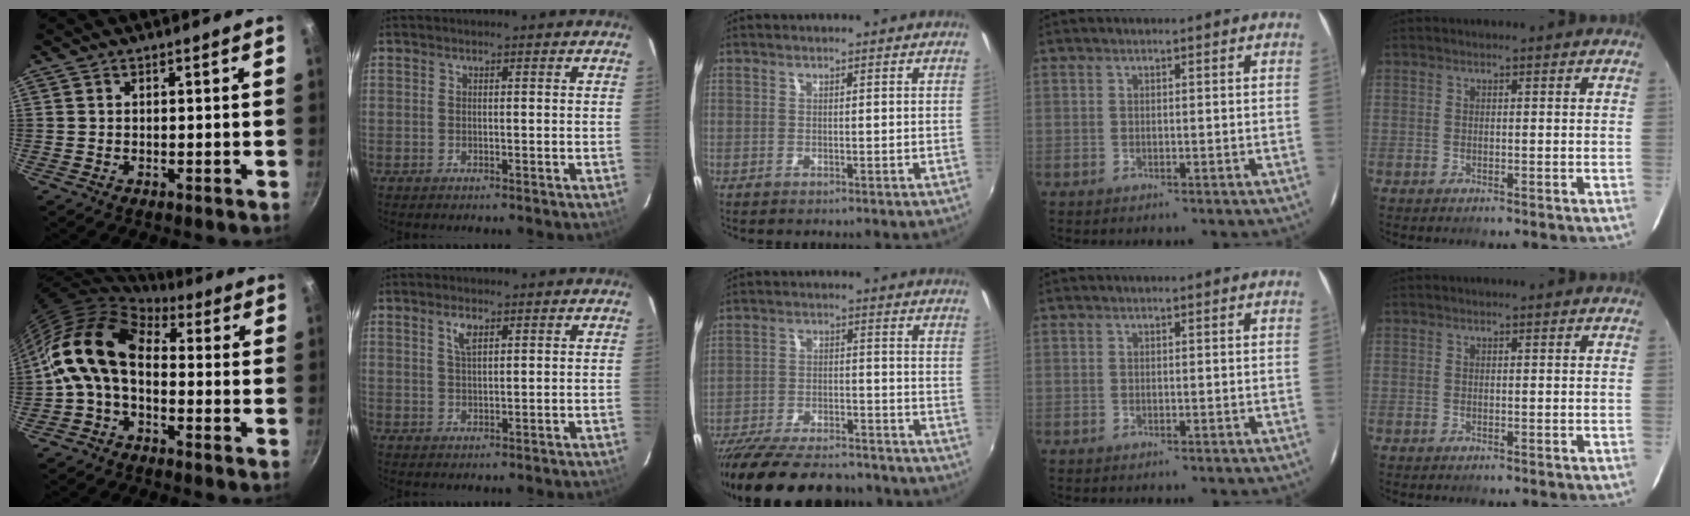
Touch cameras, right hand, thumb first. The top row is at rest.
{"thumb": {"total": 12.7, "force": [-0.5, 8.2, 9.6], "torque": [-0.159, 0.033, -0.029]}, "index": {"total": 2.8, "force": [1.5, 1.2, 2.1], "torque": [-0.041, 0.003, 0.028]}, "middle": {"total": 22.1, "force": [-19.0, 5.9, 9.6], "torque": [-0.193, -0.029, -0.279]}}